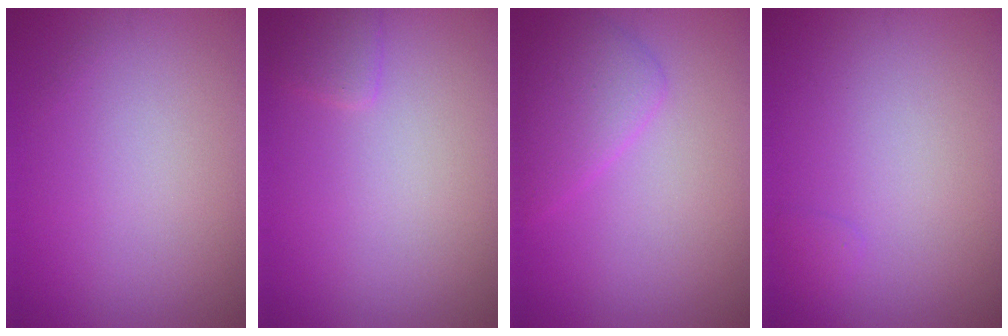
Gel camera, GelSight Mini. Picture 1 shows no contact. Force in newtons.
{"total": 1.0, "press": 1.0, "slide": 0.1}
{"total": 2.9, "press": 2.9, "slide": 0.1}
{"total": 0.6, "press": 0.6, "slide": 0.0}